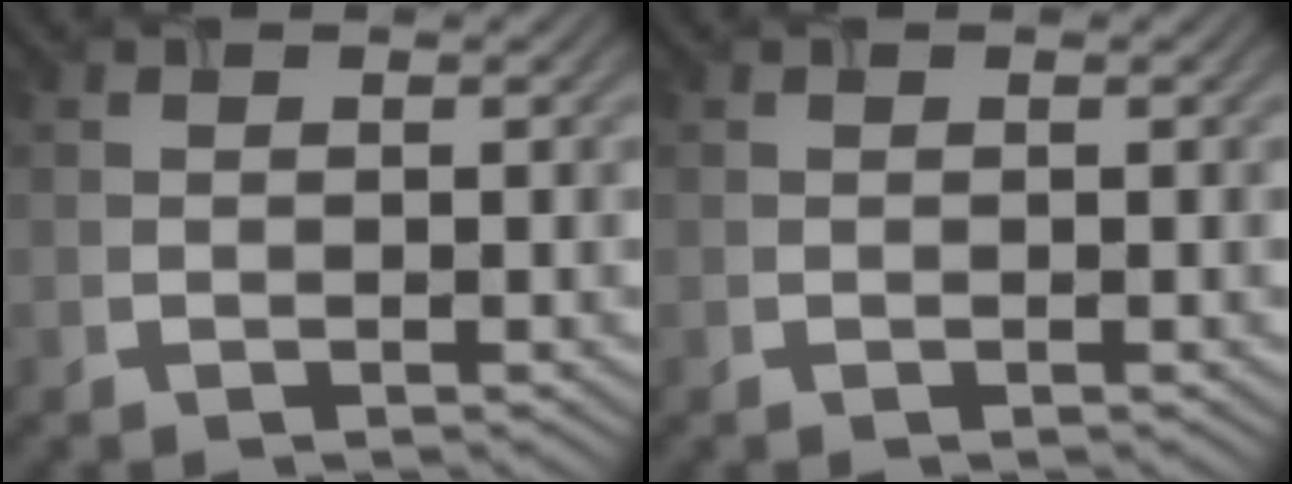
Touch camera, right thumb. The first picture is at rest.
{"total": 0.0}